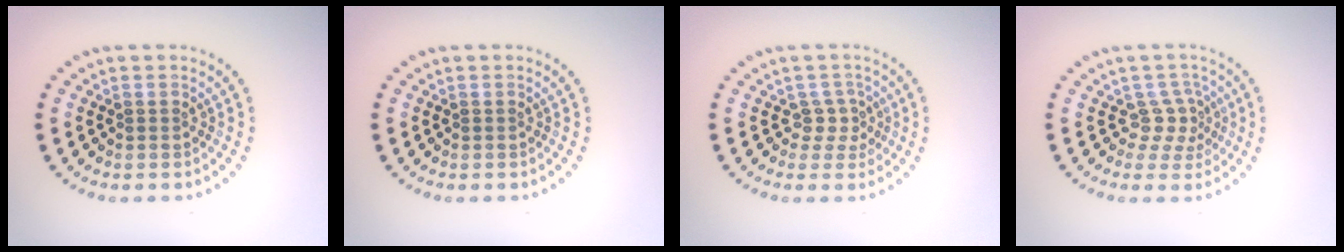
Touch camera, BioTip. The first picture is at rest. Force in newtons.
{"total": 0.0}
{"total": 1.8, "press": 1.4, "slide": 1.1}
{"total": 2.3, "press": 1.5, "slide": 1.8}